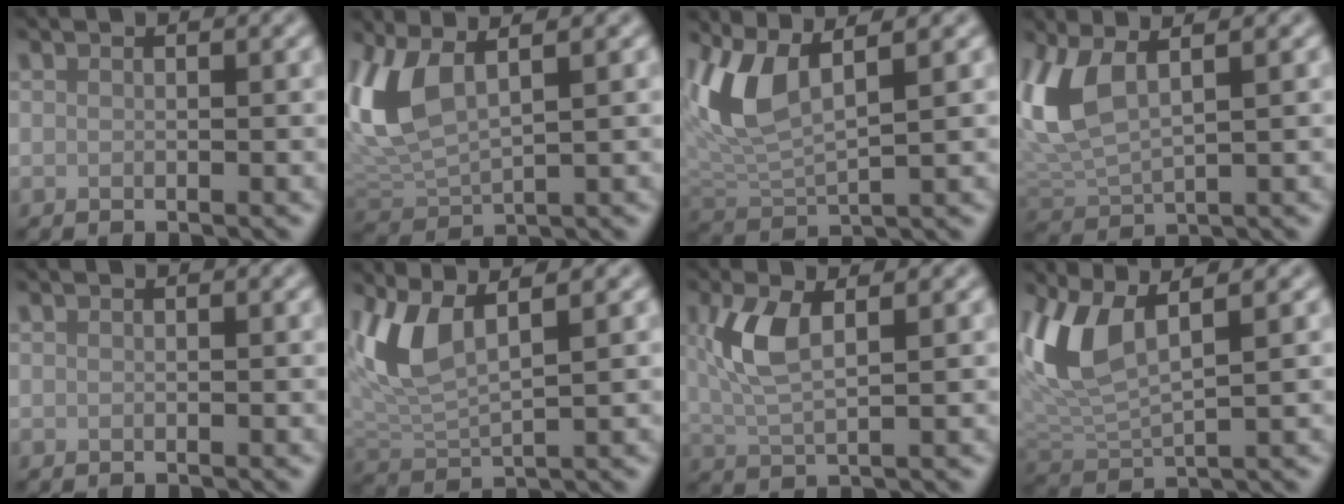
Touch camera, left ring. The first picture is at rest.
{"total": 6.4, "force": [2.4, 2.7, 5.3], "torque": [-0.129, 0.005, 0.050]}
{"total": 5.9, "force": [2.6, 2.0, 4.9], "torque": [-0.117, 0.000, 0.052]}
{"total": 5.6, "force": [2.3, 2.3, 4.5], "torque": [-0.113, 0.005, 0.047]}
{"total": 0.0}
{"total": 5.0, "force": [2.5, 1.6, 4.0], "torque": [-0.099, -0.001, 0.053]}
{"total": 4.4, "force": [1.3, 1.7, 3.9], "torque": [-0.091, 0.006, 0.025]}
{"total": 6.2, "force": [2.6, 2.2, 5.1], "torque": [-0.123, 0.000, 0.052]}